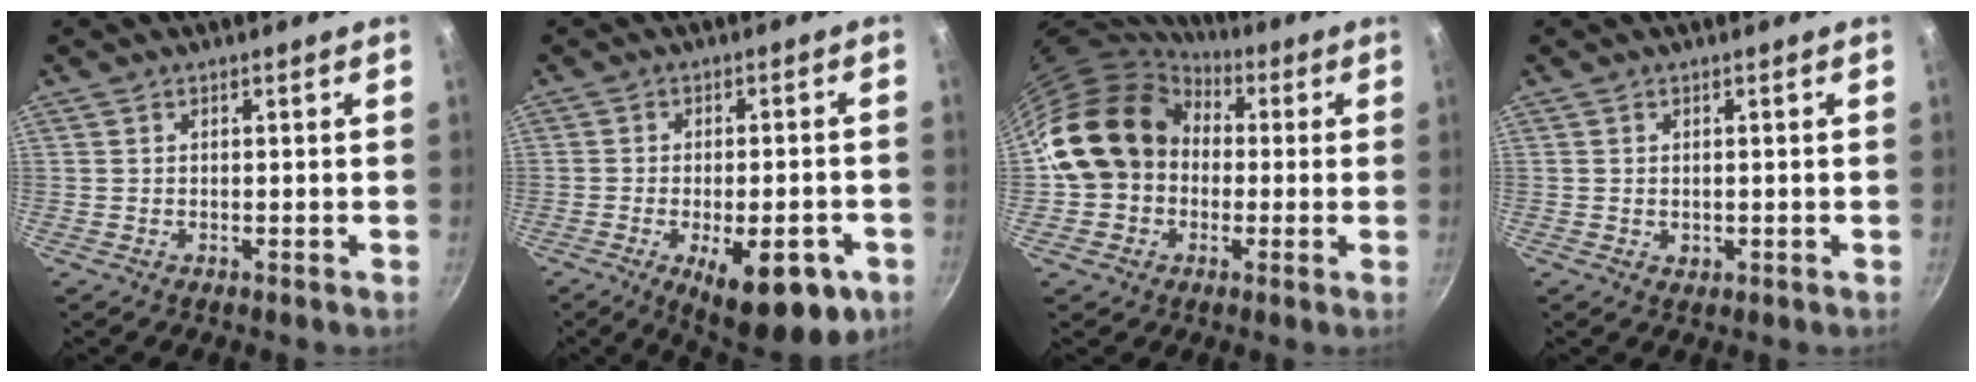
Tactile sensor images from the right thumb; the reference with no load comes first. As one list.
[{"total": 15.0, "force": [-6.3, 6.1, 12.2], "torque": [-0.136, 0.011, -0.077]}, {"total": 16.6, "force": [1.9, 13.8, 9.1], "torque": [-0.139, 0.039, 0.025]}, {"total": 1.2, "force": [-0.1, 1.0, 0.7], "torque": [-0.009, 0.000, -0.001]}]